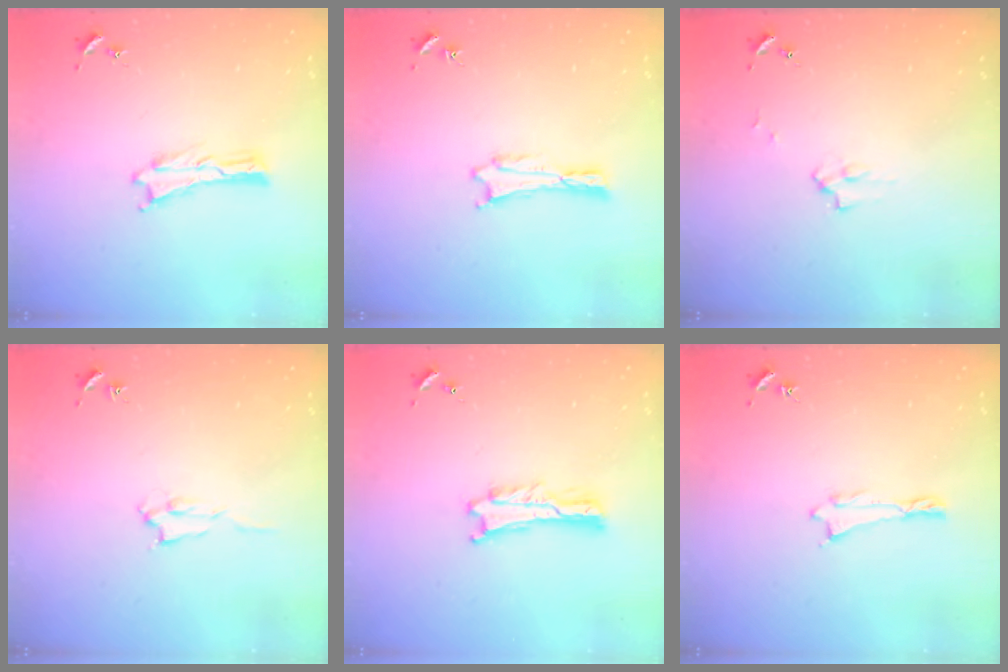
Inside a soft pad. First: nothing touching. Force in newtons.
{"total": 0.7, "press": 0.7, "slide": 0.1}
{"total": 2.2, "press": 2.2, "slide": 0.3}
{"total": 1.4, "press": 1.4, "slide": 0.2}
{"total": 0.8, "press": 0.8, "slide": 0.2}
{"total": 0.0}